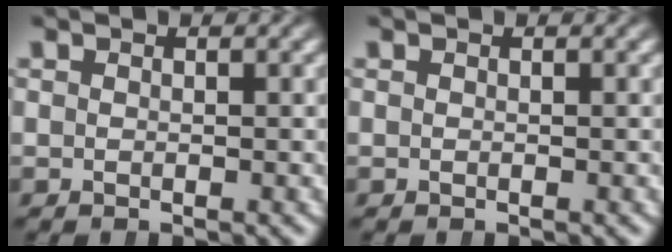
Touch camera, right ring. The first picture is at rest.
{"total": 0.0}